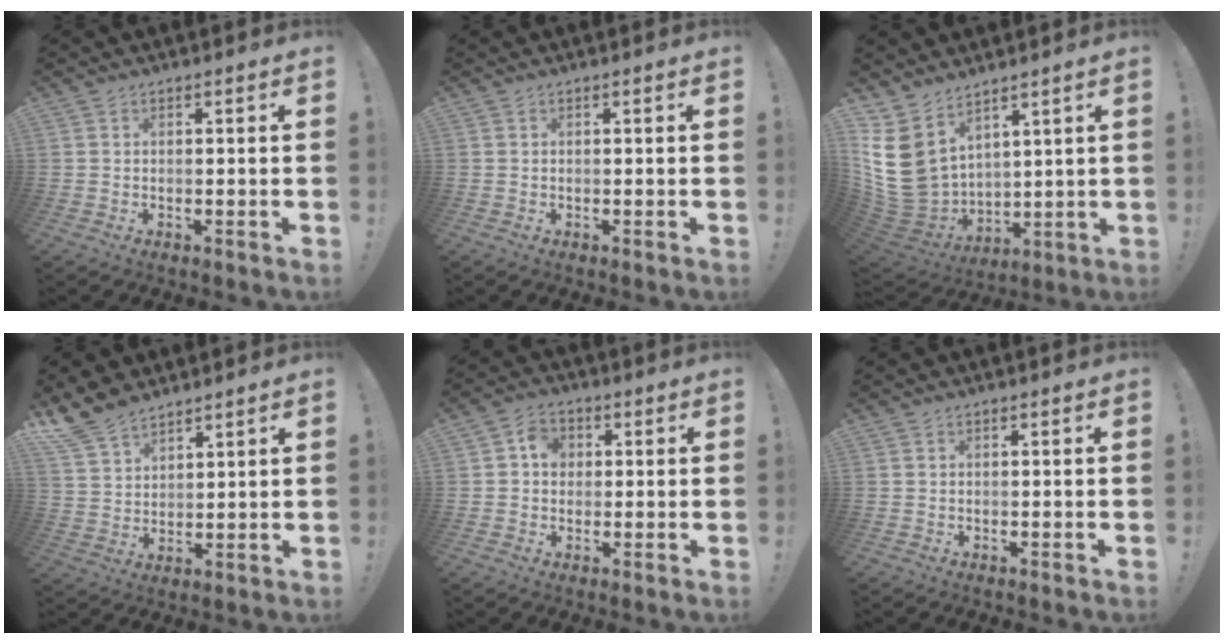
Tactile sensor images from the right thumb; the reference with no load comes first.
{"total": 0.0}
{"total": 15.6, "force": [6.4, 11.2, 8.8], "torque": [-0.200, -0.052, 0.131]}
{"total": 9.4, "force": [7.8, 4.5, 2.8], "torque": [-0.068, -0.046, 0.157]}
{"total": 6.1, "force": [1.2, 5.2, 2.9], "torque": [-0.040, 0.005, 0.020]}
{"total": 0.0}